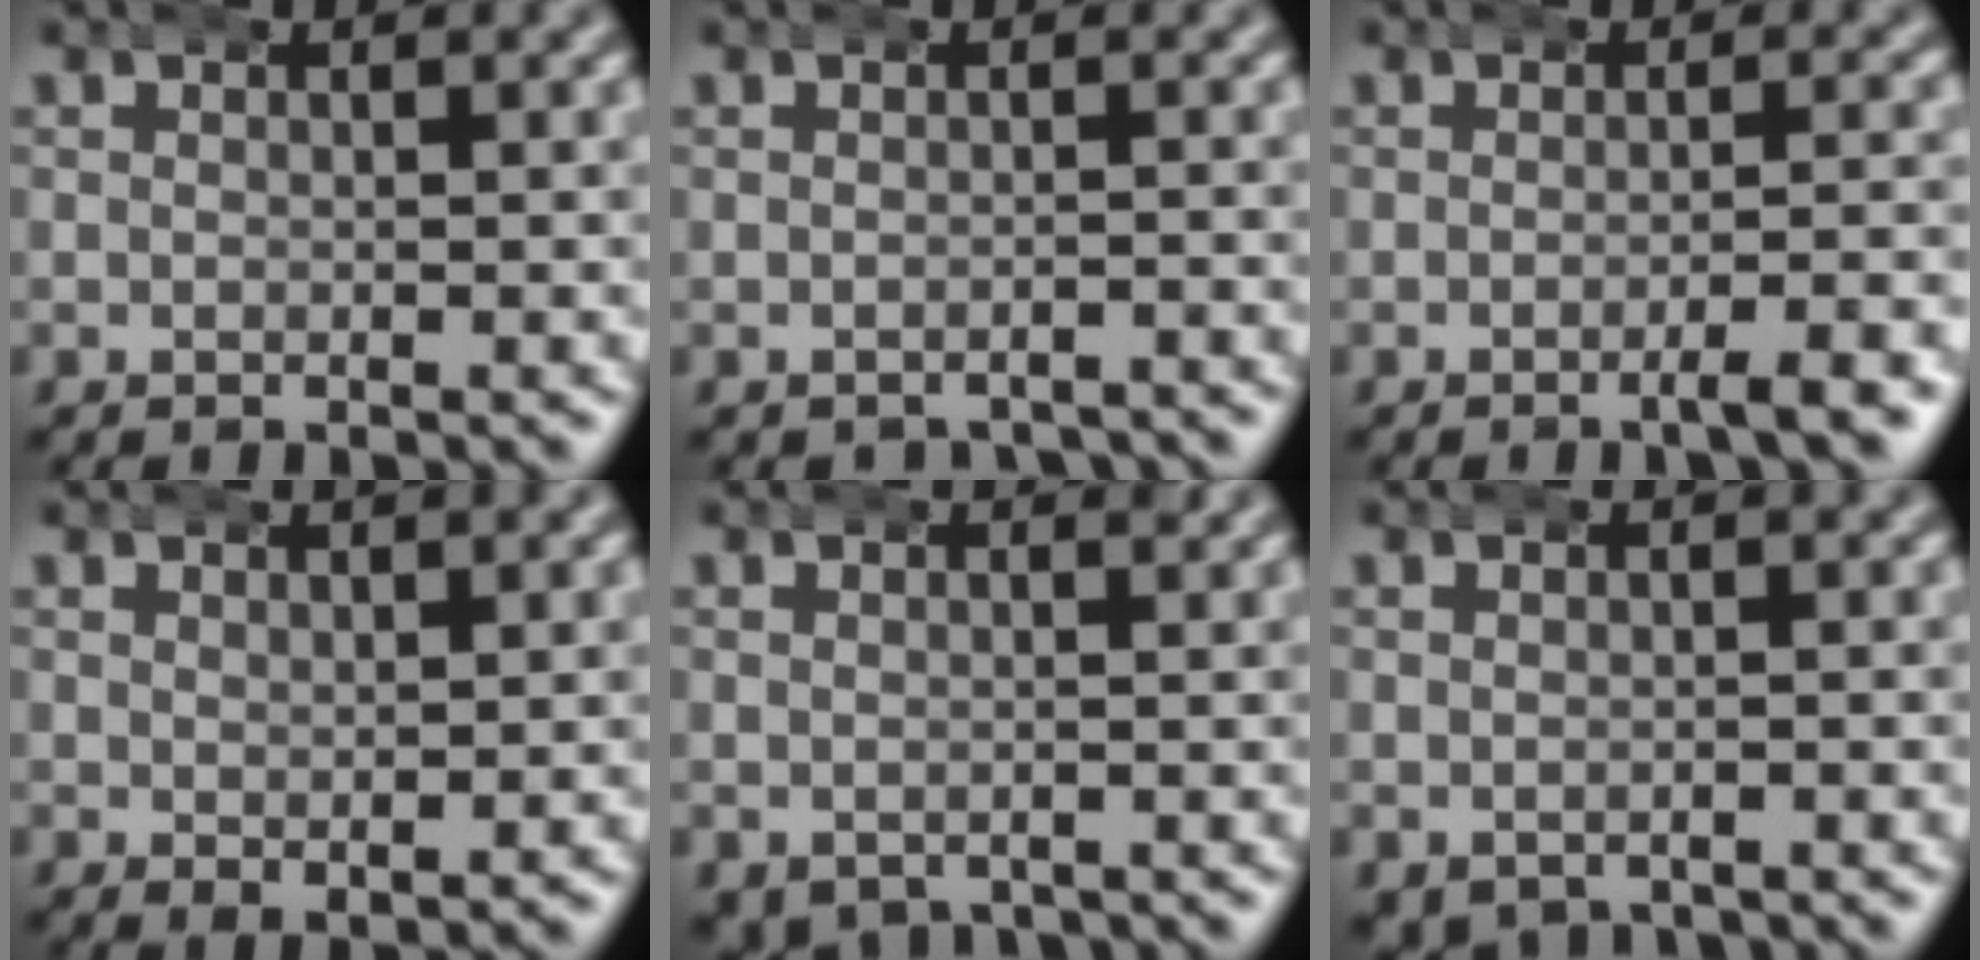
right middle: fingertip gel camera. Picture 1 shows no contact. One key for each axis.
{"total": 2.1, "fx": -2.1, "fy": 0.3, "fz": 0.1, "tx": 0.000, "ty": -0.009, "tz": -0.029}
{"total": 2.2, "fx": -1.5, "fy": 0.0, "fz": 1.6, "tx": -0.022, "ty": 0.005, "tz": -0.029}
{"total": 2.0, "fx": 1.1, "fy": 0.7, "fz": 1.6, "tx": -0.020, "ty": -0.008, "tz": 0.025}
{"total": 2.0, "fx": -1.2, "fy": 1.3, "fz": 0.9, "tx": -0.023, "ty": -0.017, "tz": -0.010}
{"total": 2.0, "fx": -1.4, "fy": 1.4, "fz": 0.6, "tx": -0.019, "ty": -0.016, "tz": -0.014}